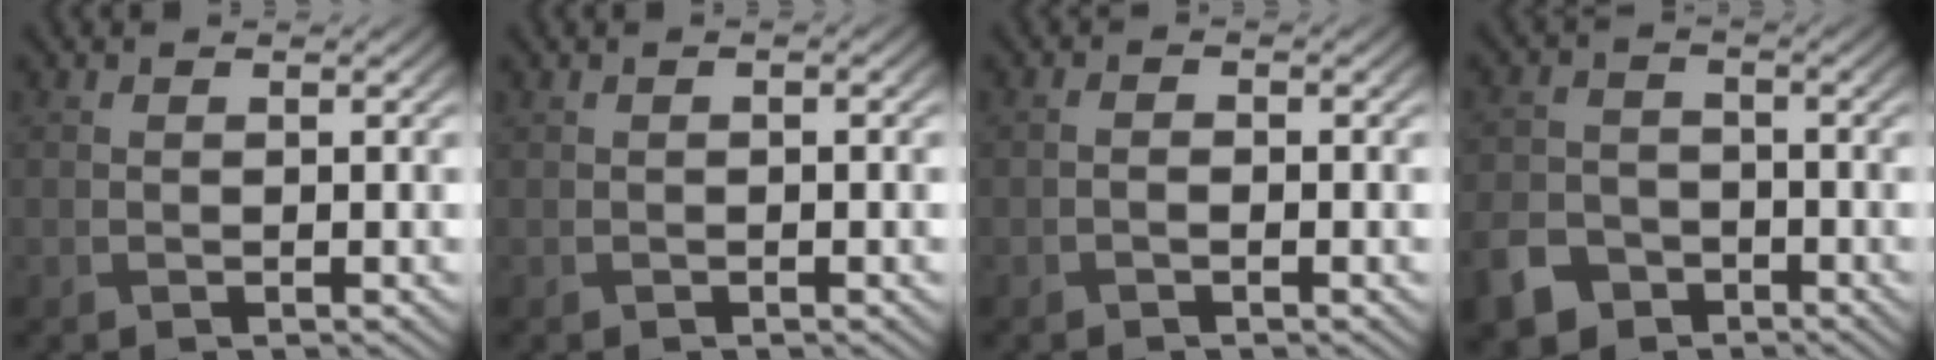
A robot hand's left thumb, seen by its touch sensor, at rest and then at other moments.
{"total": 0.7, "force": [0.0, 0.3, 0.6], "torque": [-0.011, 0.005, 0.002]}
{"total": 0.8, "force": [-0.4, 0.4, 0.6], "torque": [-0.012, 0.001, -0.006]}
{"total": 6.2, "force": [-3.9, 4.2, 2.2], "torque": [-0.062, -0.012, -0.081]}